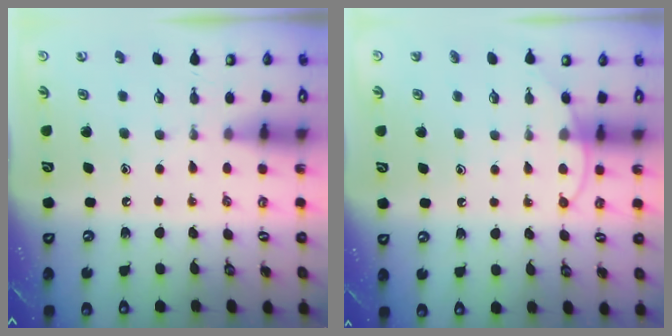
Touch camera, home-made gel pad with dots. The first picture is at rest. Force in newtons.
{"total": 6.6, "press": 6.5, "slide": 0.6}